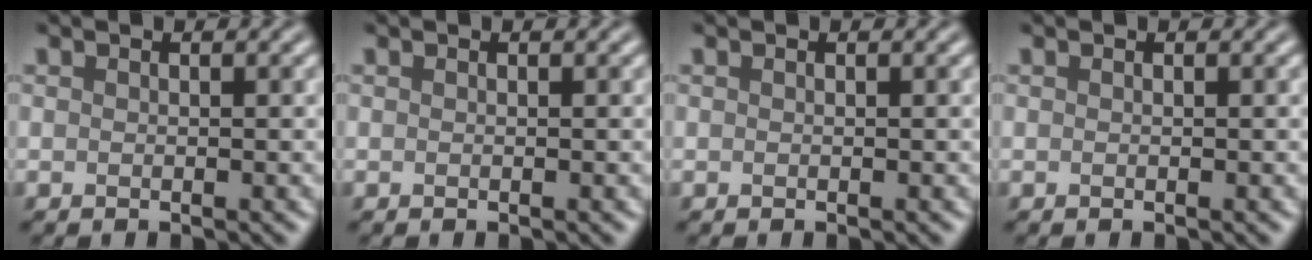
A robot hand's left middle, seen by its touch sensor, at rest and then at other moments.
{"total": 0.0}
{"total": 0.0}
{"total": 0.0}